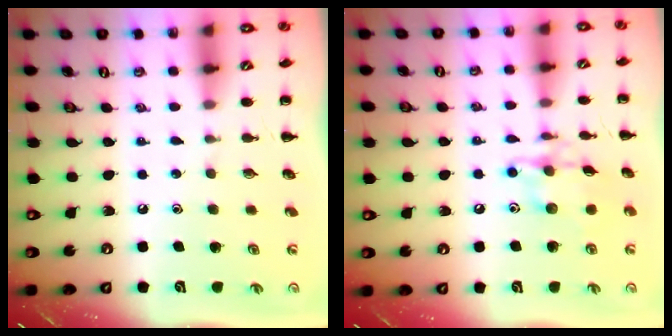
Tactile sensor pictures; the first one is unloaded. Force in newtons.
{"total": 11.6, "press": 11.6, "slide": 0.5}